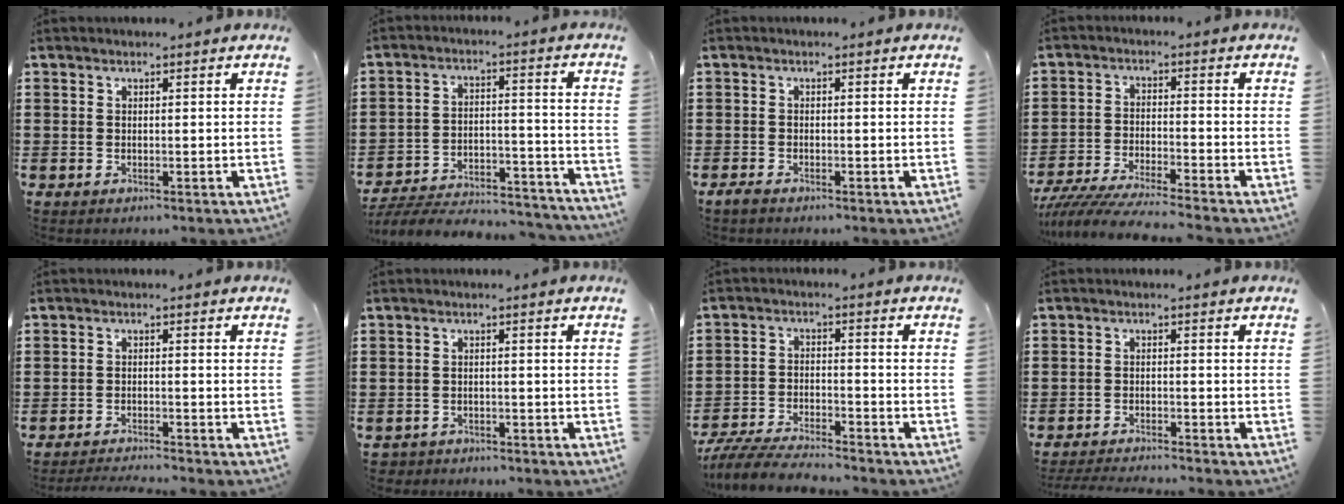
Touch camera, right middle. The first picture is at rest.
{"total": 5.5, "force": [-5.3, 0.9, 1.5], "torque": [-0.037, 0.002, -0.109]}
{"total": 1.0, "force": [-0.8, 0.3, 0.4], "torque": [-0.019, -0.006, -0.019]}
{"total": 6.0, "force": [-5.7, -0.1, 1.8], "torque": [-0.046, -0.015, -0.115]}
{"total": 2.2, "force": [-2.2, -0.1, 0.3], "torque": [-0.009, -0.001, -0.045]}
{"total": 1.7, "force": [-1.6, 0.4, -0.2], "torque": [-0.003, 0.000, -0.038]}
{"total": 6.1, "force": [-5.8, 0.6, 1.8], "torque": [-0.046, -0.003, -0.116]}
{"total": 2.7, "force": [-2.7, -0.1, 0.3], "torque": [-0.007, -0.002, -0.056]}